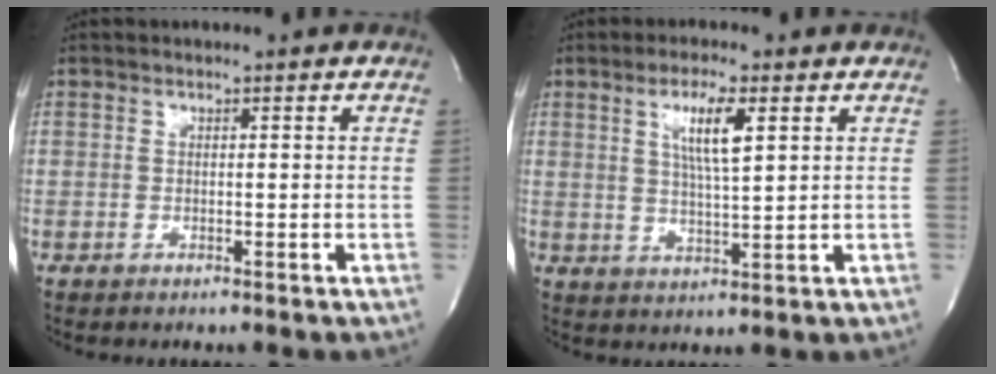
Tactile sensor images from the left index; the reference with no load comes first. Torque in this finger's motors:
{"motor_torque": [0.96, -0.61, 0.44, 0.07]}